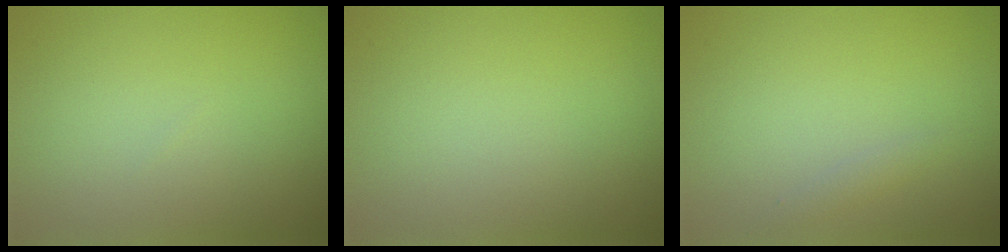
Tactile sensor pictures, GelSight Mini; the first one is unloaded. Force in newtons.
{"total": 0.0}
{"total": 0.8, "press": 0.8, "slide": 0.0}